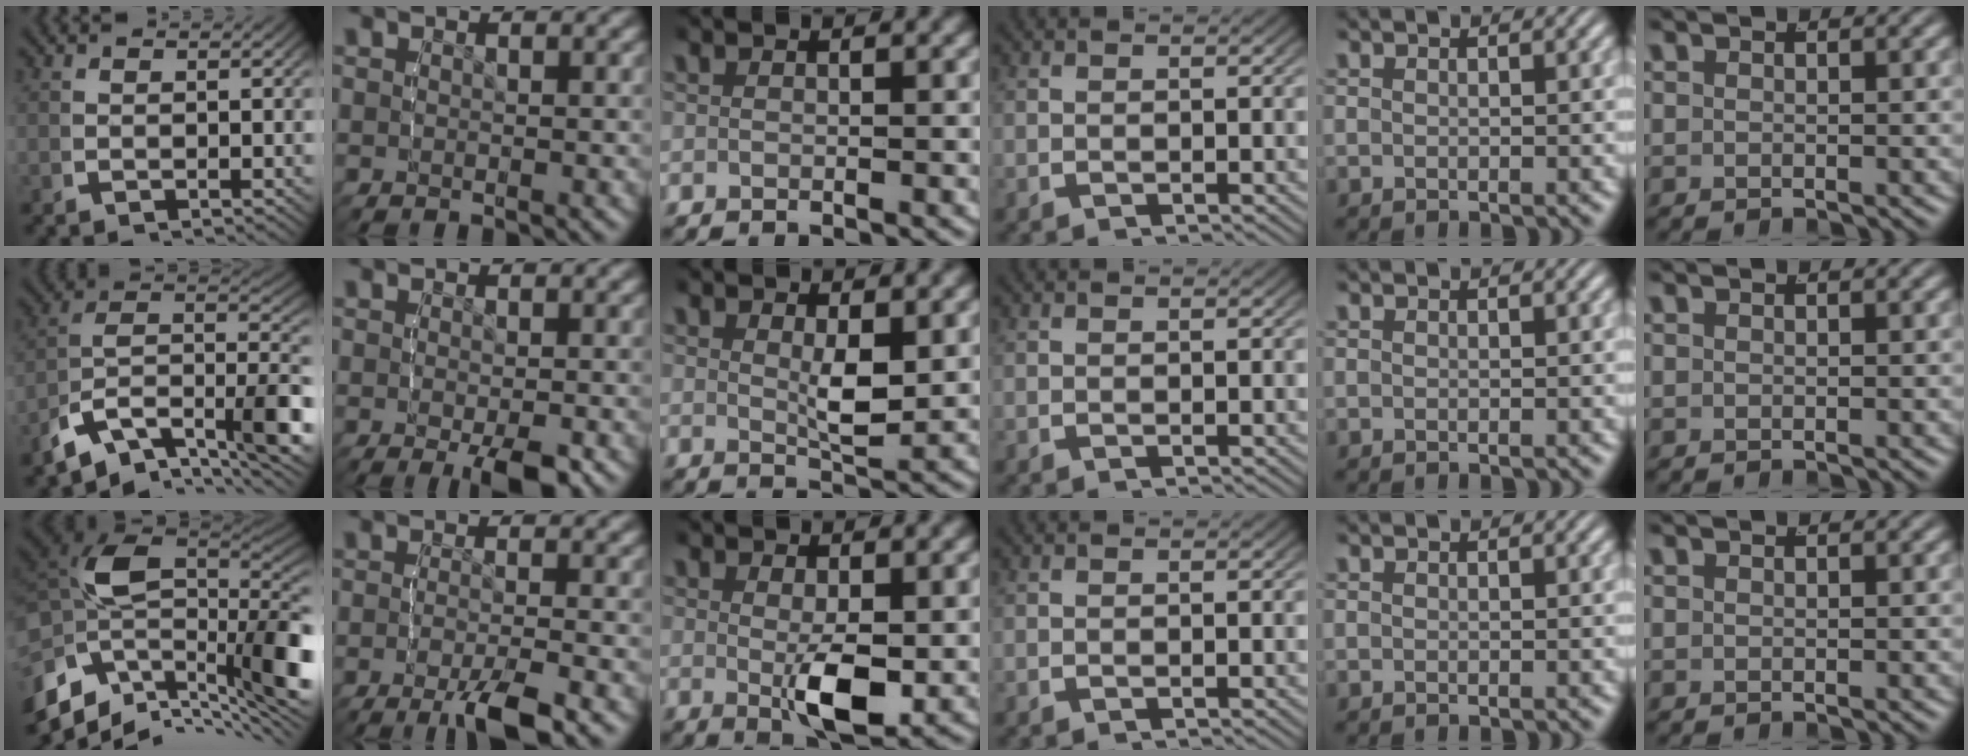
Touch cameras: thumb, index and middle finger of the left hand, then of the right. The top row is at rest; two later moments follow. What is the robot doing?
{"motion": "lift_and_place", "object": "stress ball aka squeeze ball"}